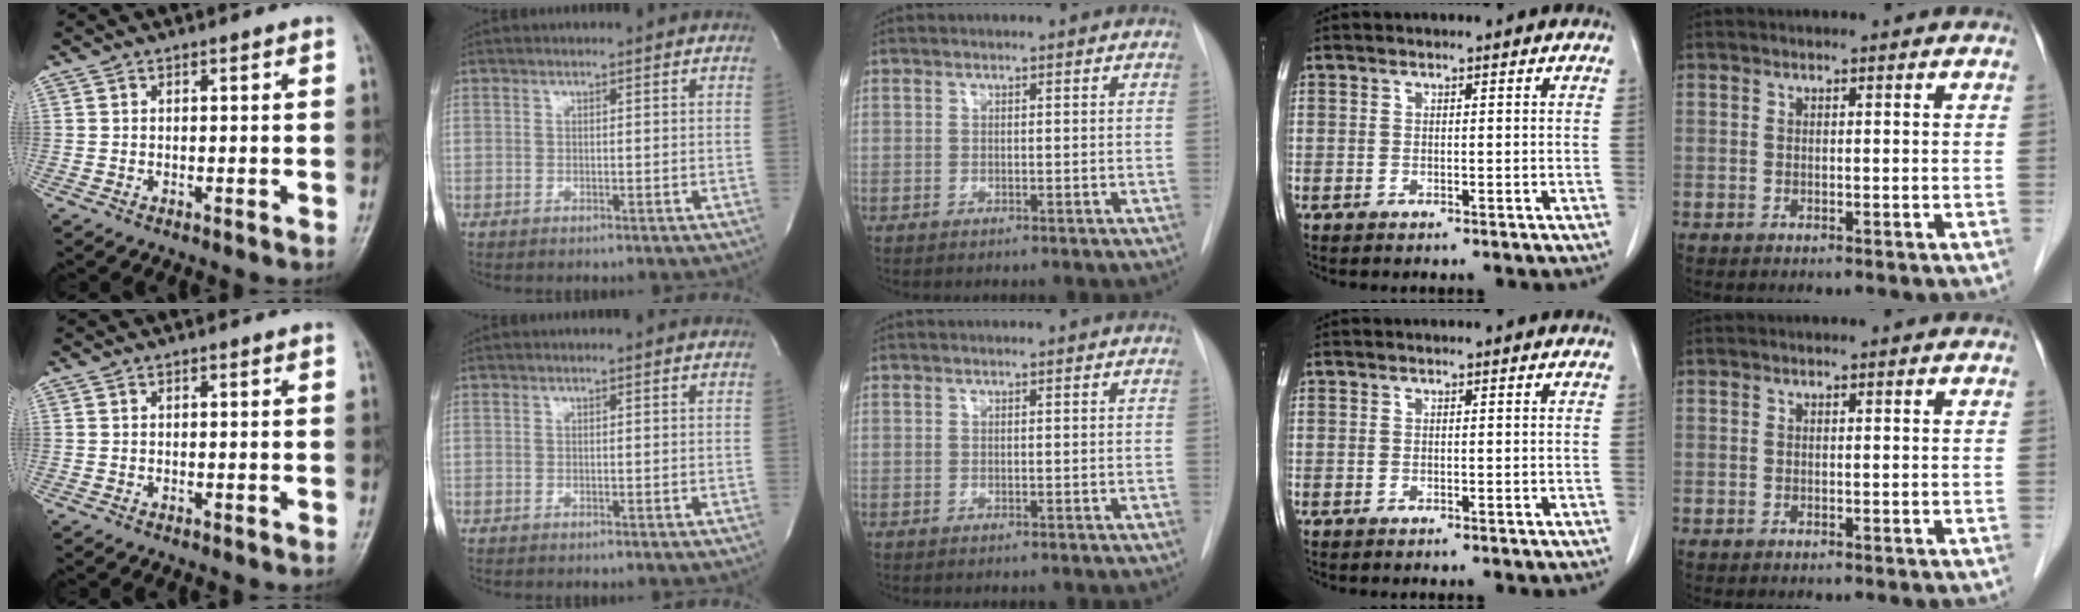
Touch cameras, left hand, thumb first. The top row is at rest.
{}